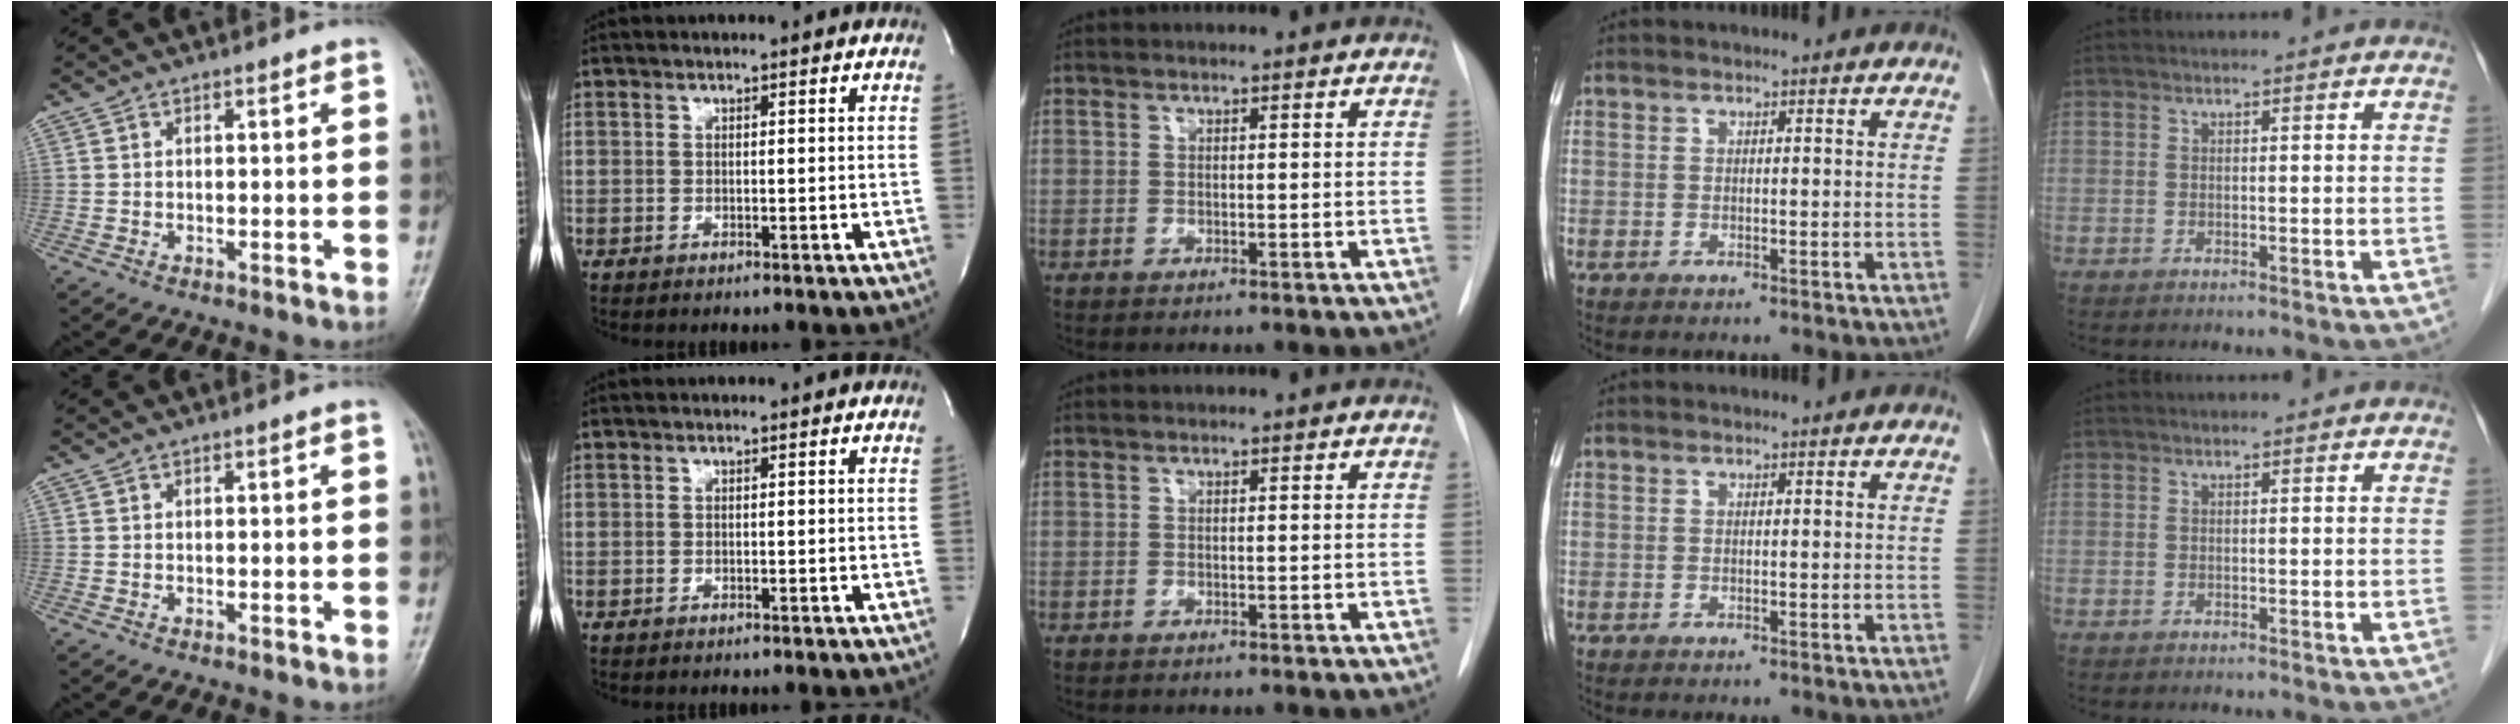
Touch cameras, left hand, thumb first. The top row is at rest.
{}